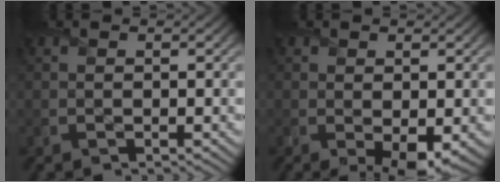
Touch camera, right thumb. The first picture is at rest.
{"total": 4.1, "force": [-1.0, 2.0, 3.4], "torque": [-0.058, -0.019, -0.011]}